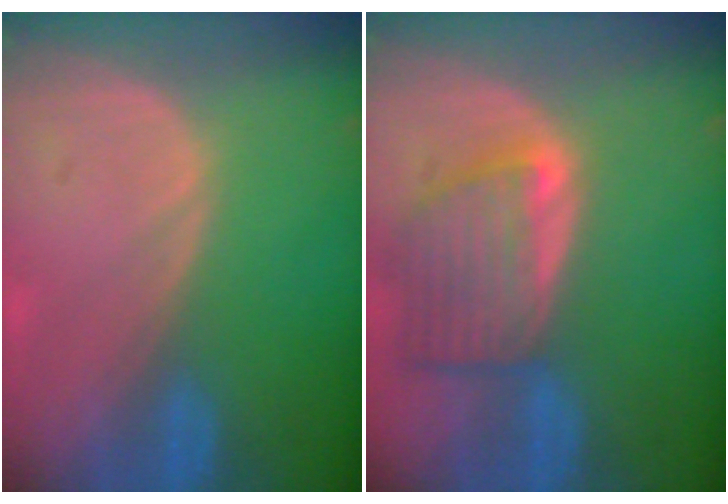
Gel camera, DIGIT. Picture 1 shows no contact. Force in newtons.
{"total": 7.7, "press": 7.0, "slide": 3.2}